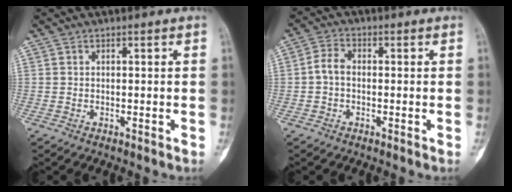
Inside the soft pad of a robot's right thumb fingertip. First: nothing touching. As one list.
[{"total": 3.7, "force": [-0.5, 2.5, 2.7], "torque": [-0.049, 0.013, -0.016]}]